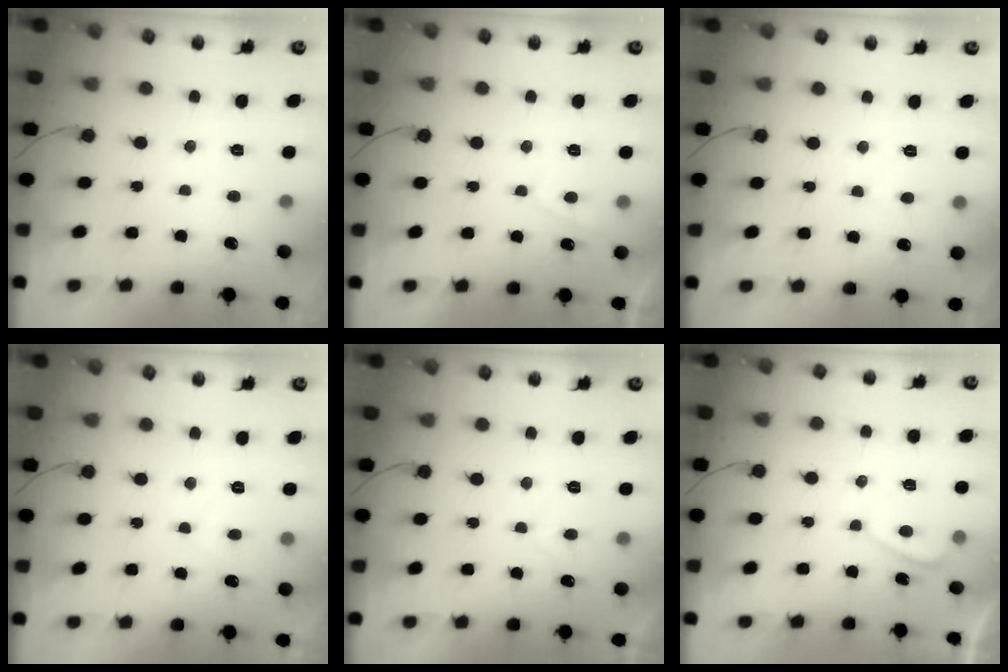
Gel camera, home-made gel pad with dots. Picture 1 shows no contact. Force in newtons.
{"total": 2.3, "press": 2.2, "slide": 0.6}
{"total": 3.9, "press": 3.9, "slide": 0.3}
{"total": 2.0, "press": 1.9, "slide": 0.4}
{"total": 1.7, "press": 1.5, "slide": 0.8}
{"total": 0.9, "press": 0.7, "slide": 0.5}